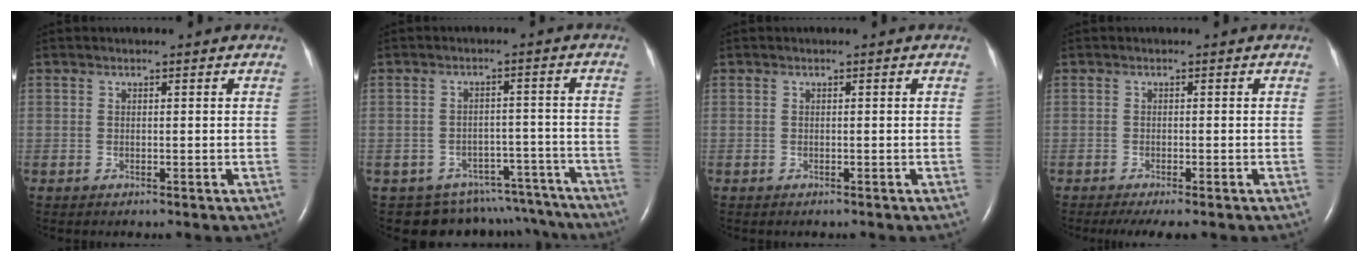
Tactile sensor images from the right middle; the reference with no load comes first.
{"total": 12.8, "force": [-11.5, 5.7, 0.5], "torque": [0.002, 0.038, -0.127]}
{"total": 0.0}
{"total": 4.8, "force": [-3.7, 0.8, 3.0], "torque": [-0.042, -0.012, -0.053]}